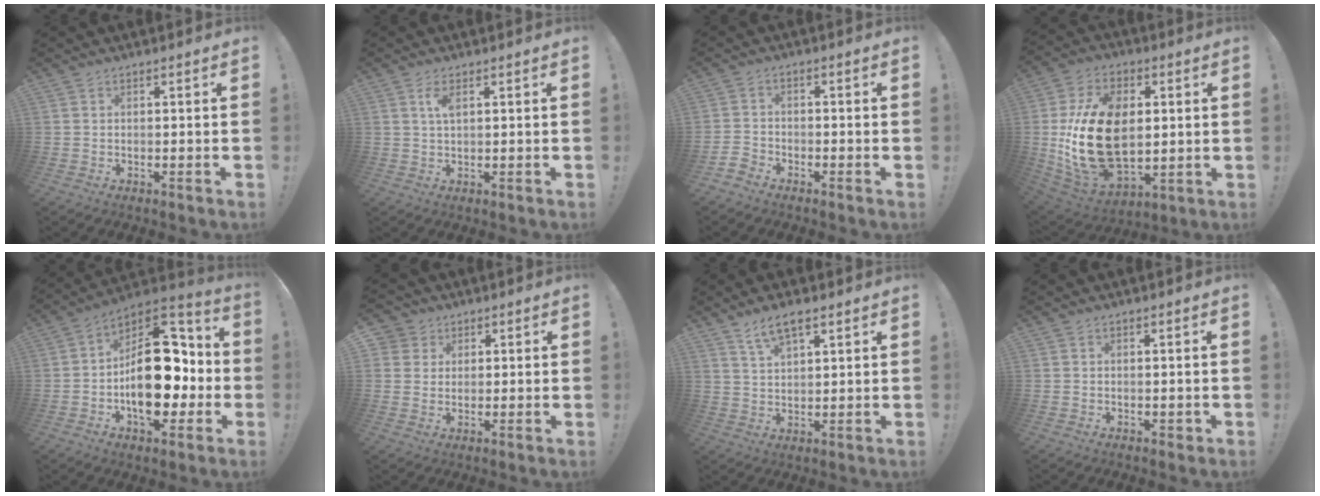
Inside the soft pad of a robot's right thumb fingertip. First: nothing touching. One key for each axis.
{"total": 3.2, "fx": 1.4, "fy": 1.2, "fz": 2.7, "tx": -0.041, "ty": -0.004, "tz": 0.020}
{"total": 3.5, "fx": -3.1, "fy": 1.4, "fz": 1.0, "tx": -0.024, "ty": 0.005, "tz": -0.060}
{"total": 25.3, "fx": 1.0, "fy": 16.6, "fz": 19.1, "tx": -0.376, "ty": -0.002, "tz": 0.032}
{"total": 23.5, "fx": -2.9, "fy": 14.5, "fz": 18.3, "tx": -0.265, "ty": 0.026, "tz": -0.034}
{"total": 4.9, "fx": 2.1, "fy": 4.4, "fz": 0.6, "tx": -0.010, "ty": -0.008, "tz": 0.042}
{"total": 6.6, "fx": 4.5, "fy": 2.4, "fz": 4.3, "tx": -0.076, "ty": -0.016, "tz": 0.082}
{"total": 1.2, "fx": 0.3, "fy": 1.0, "fz": 0.6, "tx": 0.004, "ty": -0.003, "tz": 0.003}